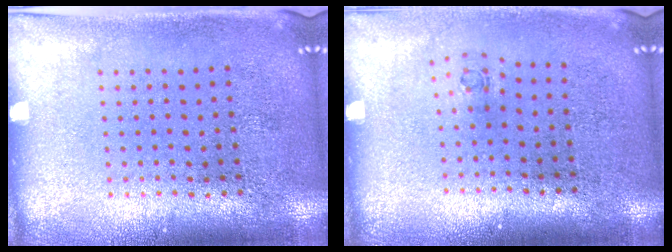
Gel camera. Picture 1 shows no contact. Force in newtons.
{"total": 0.6, "press": 0.3, "slide": 0.5}